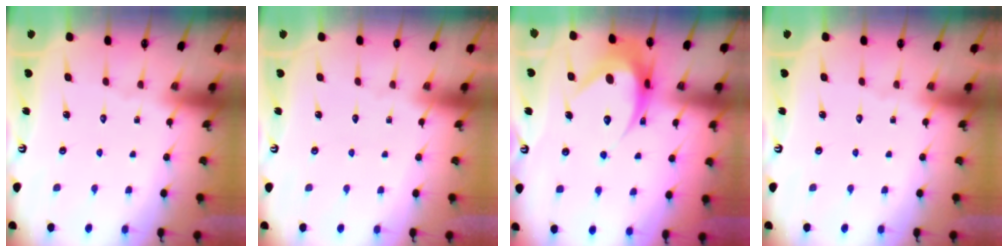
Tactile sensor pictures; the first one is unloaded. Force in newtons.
{"total": 0.0}
{"total": 11.6, "press": 11.6, "slide": 0.8}
{"total": 0.0}